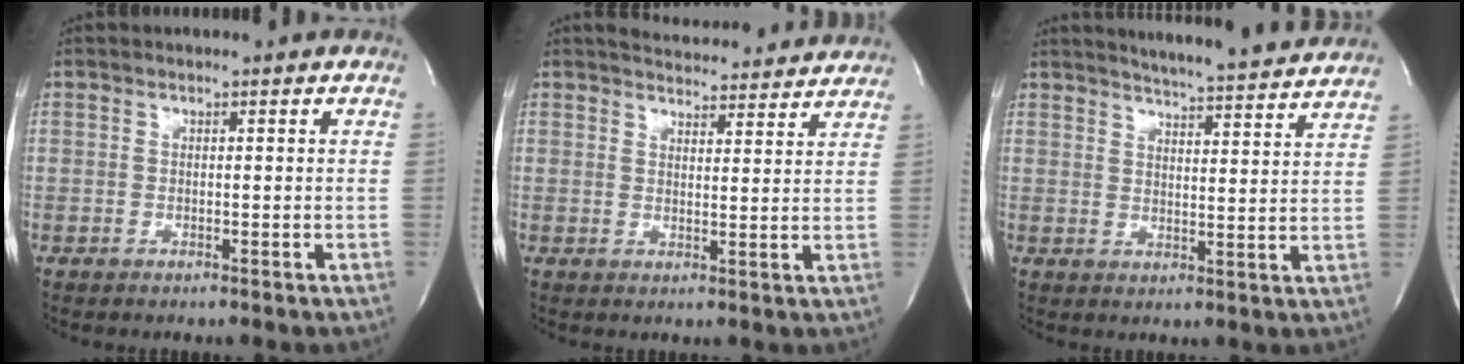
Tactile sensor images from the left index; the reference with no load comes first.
{"total": 11.7, "force": [11.3, 2.2, 2.3], "torque": [-0.025, 0.002, 0.132]}
{"total": 13.5, "force": [12.9, 0.1, 4.1], "torque": [-0.069, -0.026, 0.156]}